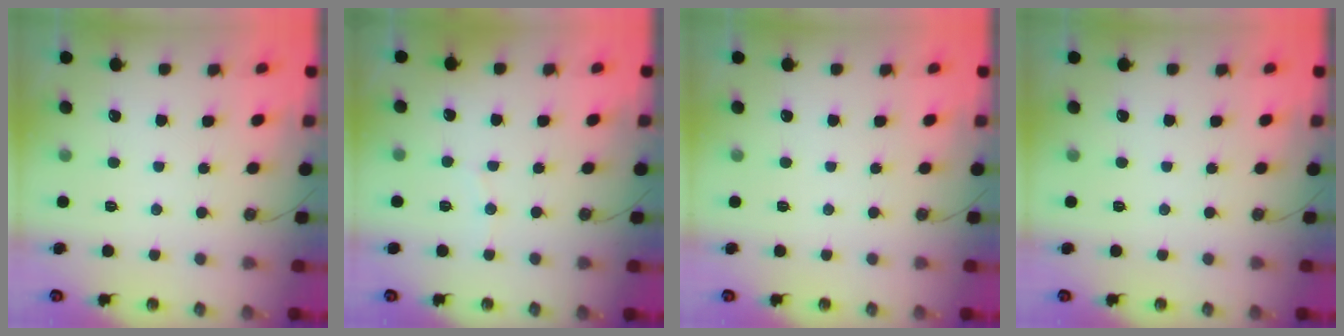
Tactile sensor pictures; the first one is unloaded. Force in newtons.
{"total": 4.4, "press": 4.2, "slide": 1.2}
{"total": 0.0}
{"total": 0.0}